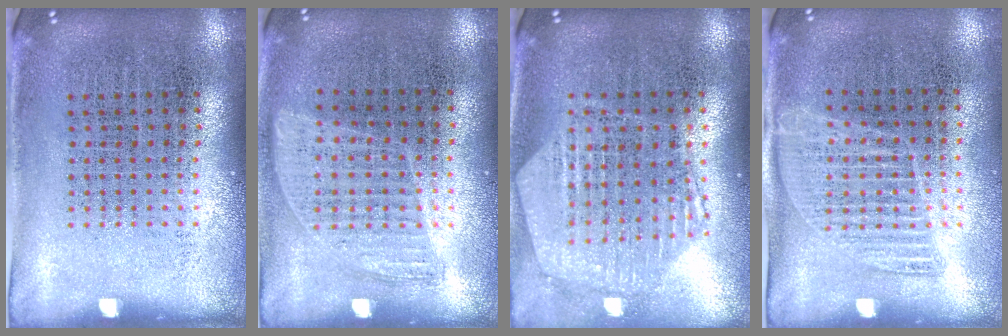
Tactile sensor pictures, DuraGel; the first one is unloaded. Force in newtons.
{"total": 0.9, "press": 0.8, "slide": 0.4}
{"total": 1.2, "press": 1.2, "slide": 0.1}
{"total": 1.1, "press": 1.0, "slide": 0.5}